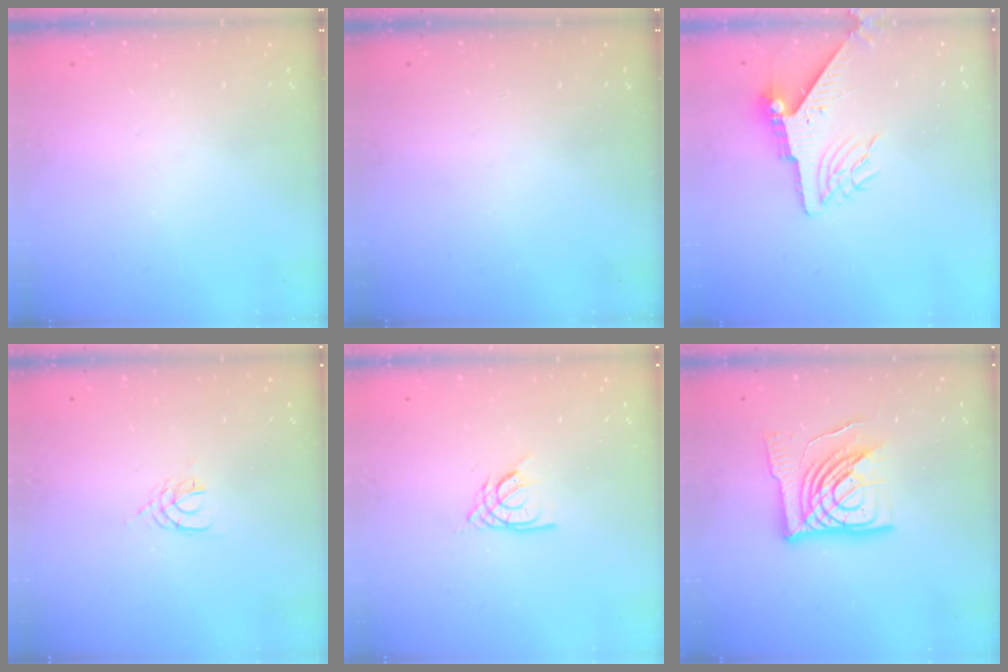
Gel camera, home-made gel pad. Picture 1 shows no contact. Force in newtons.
{"total": 0.0}
{"total": 8.4, "press": 8.3, "slide": 1.2}
{"total": 2.4, "press": 2.3, "slide": 0.4}
{"total": 4.7, "press": 4.7, "slide": 0.4}
{"total": 19.8, "press": 19.7, "slide": 2.5}